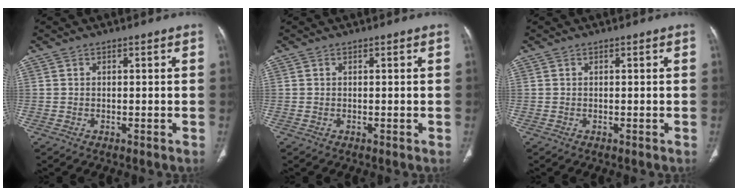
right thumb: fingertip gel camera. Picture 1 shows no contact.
{"total": 0.0}
{"total": 0.0}